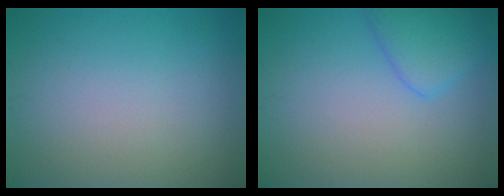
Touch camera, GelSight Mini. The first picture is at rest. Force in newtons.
{"total": 2.9, "press": 2.9, "slide": 0.2}